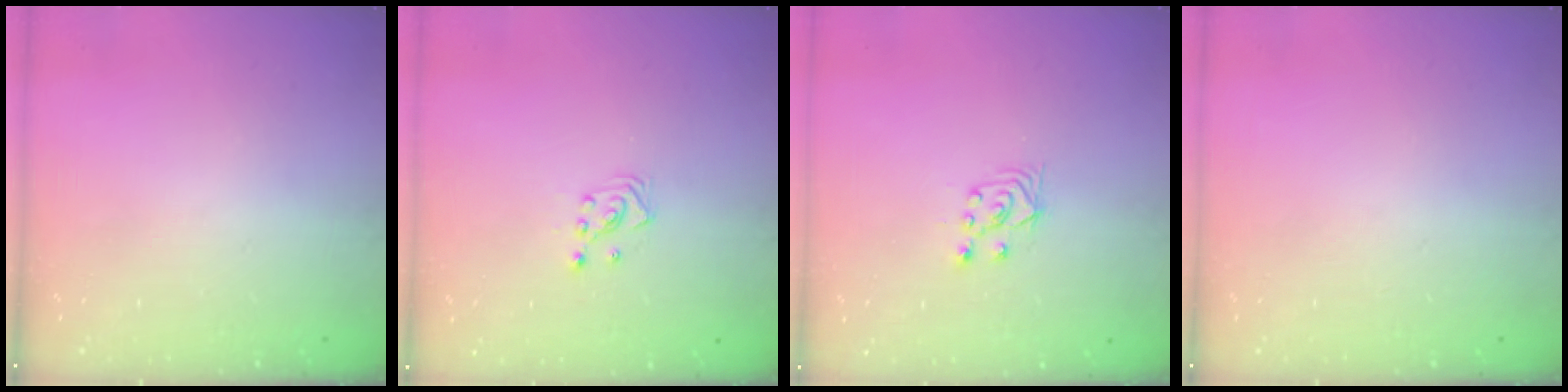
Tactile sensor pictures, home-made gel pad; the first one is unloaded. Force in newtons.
{"total": 3.2, "press": 3.2, "slide": 0.4}
{"total": 3.4, "press": 3.2, "slide": 0.9}
{"total": 0.0}